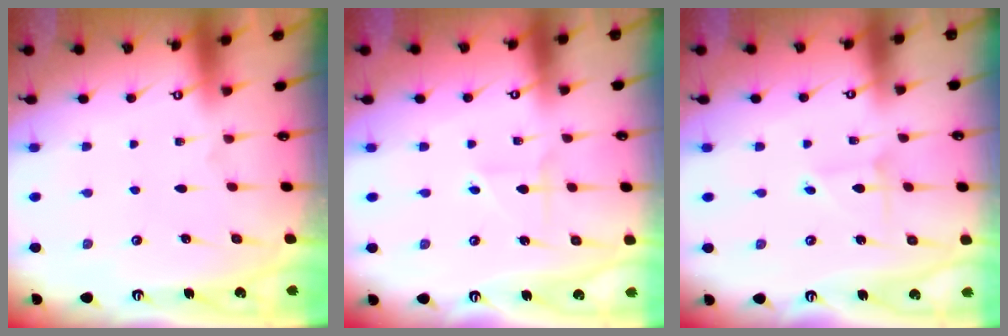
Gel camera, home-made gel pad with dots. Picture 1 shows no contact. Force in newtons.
{"total": 2.9, "press": 2.9, "slide": 0.3}
{"total": 2.2, "press": 2.2, "slide": 0.1}